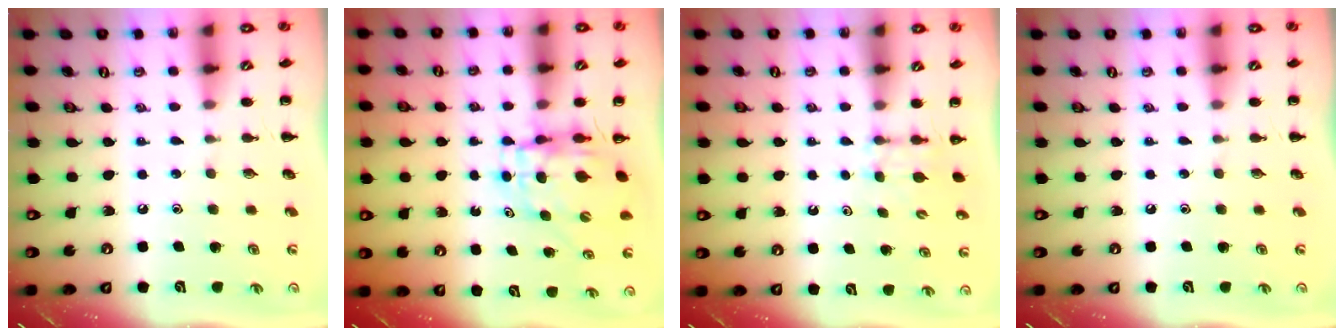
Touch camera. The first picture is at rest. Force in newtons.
{"total": 5.2, "press": 5.2, "slide": 0.4}
{"total": 2.7, "press": 2.5, "slide": 1.1}
{"total": 0.0}